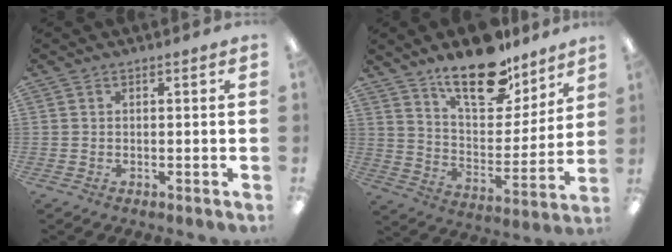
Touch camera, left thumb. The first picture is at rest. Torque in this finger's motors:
{"motor_torque": [2.31, 1.21, 1.56, -1.19, 0.09]}